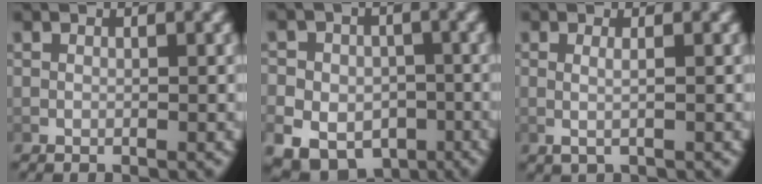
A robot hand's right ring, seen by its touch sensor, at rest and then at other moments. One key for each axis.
{"total": 9.1, "fx": -4.9, "fy": 7.0, "fz": 3.1, "tx": -0.062, "ty": -0.044, "tz": -0.074}
{"total": 1.2, "fx": 0.1, "fy": 0.1, "fz": 1.2, "tx": -0.030, "ty": -0.009, "tz": 0.007}